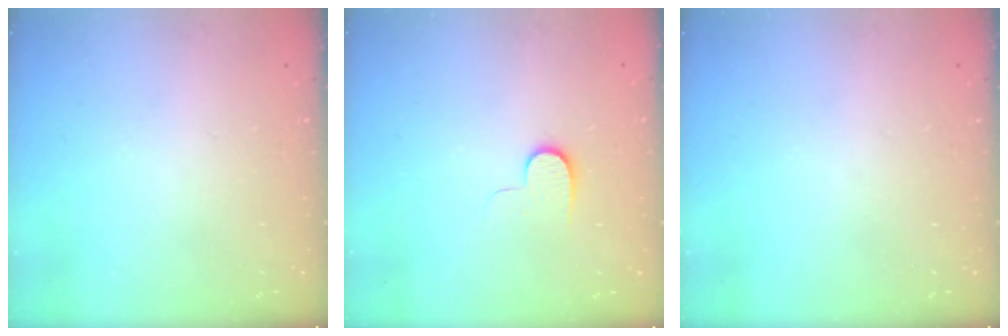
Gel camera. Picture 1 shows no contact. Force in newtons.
{"total": 6.1, "press": 6.1, "slide": 0.8}
{"total": 0.0}